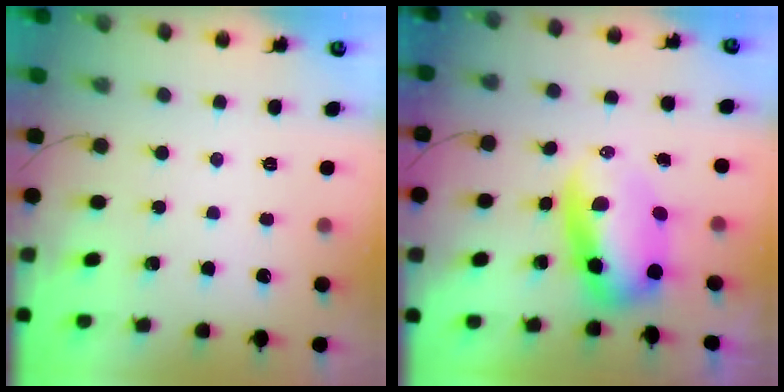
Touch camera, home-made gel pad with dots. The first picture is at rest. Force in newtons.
{"total": 7.2, "press": 7.0, "slide": 1.9}